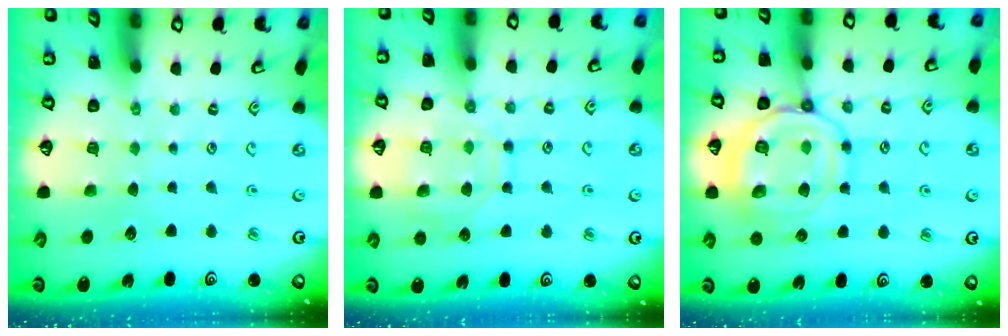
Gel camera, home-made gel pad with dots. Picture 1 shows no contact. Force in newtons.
{"total": 12.1, "press": 12.0, "slide": 1.0}
{"total": 13.1, "press": 13.0, "slide": 1.2}